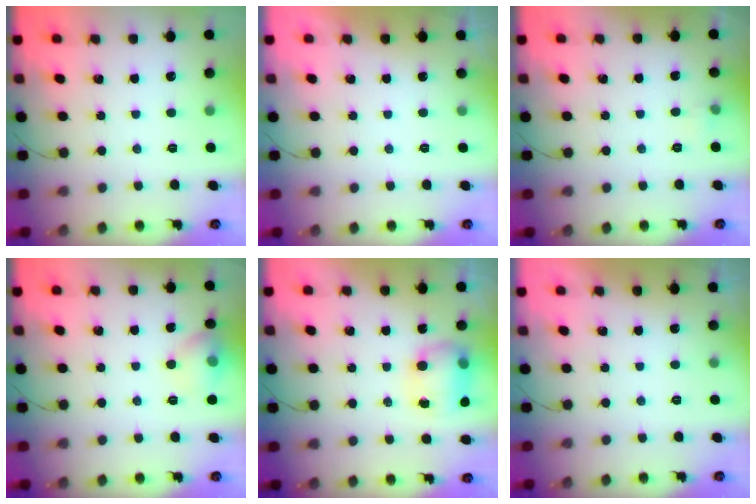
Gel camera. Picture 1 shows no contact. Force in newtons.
{"total": 0.0}
{"total": 3.0, "press": 2.7, "slide": 1.3}
{"total": 9.9, "press": 8.2, "slide": 5.5}
{"total": 8.3, "press": 8.0, "slide": 2.0}
{"total": 0.0}